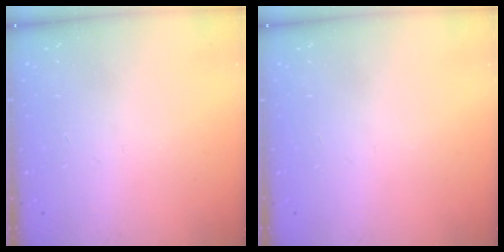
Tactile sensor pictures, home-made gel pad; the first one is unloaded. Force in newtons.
{"total": 0.0}